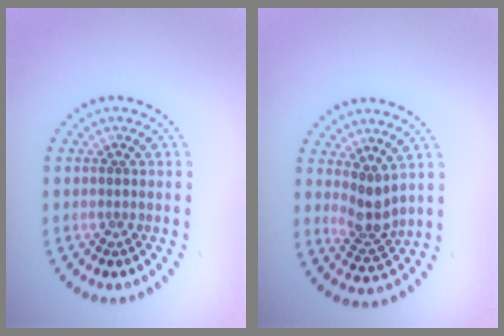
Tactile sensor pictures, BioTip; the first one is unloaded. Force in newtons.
{"total": 2.5, "press": 1.9, "slide": 1.7}